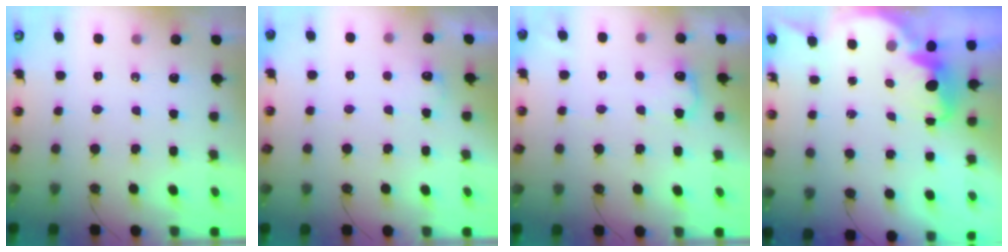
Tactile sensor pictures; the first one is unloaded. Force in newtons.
{"total": 7.2, "press": 7.1, "slide": 0.6}
{"total": 10.0, "press": 10.0, "slide": 0.8}
{"total": 2.8, "press": 2.8, "slide": 0.4}